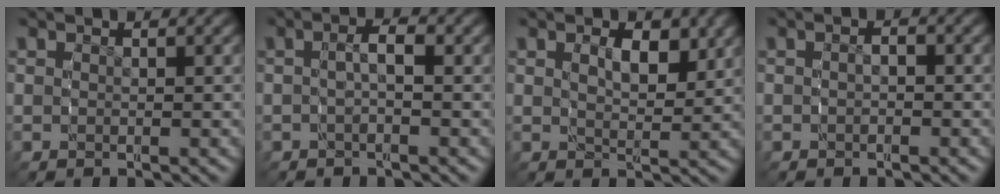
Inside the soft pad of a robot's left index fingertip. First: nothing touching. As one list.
[{"total": 2.3, "force": [-0.4, 1.0, 2.1], "torque": [-0.040, 0.003, -0.010]}, {"total": 2.8, "force": [0.8, 1.6, 2.2], "torque": [-0.034, -0.012, 0.016]}, {"total": 1.4, "force": [-0.7, 0.9, 0.7], "torque": [-0.016, -0.005, -0.014]}]